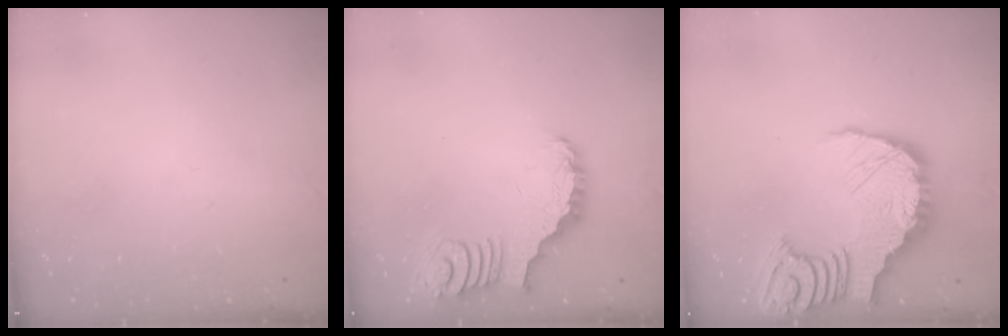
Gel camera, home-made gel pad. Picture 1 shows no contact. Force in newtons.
{"total": 3.7, "press": 3.6, "slide": 0.6}
{"total": 15.8, "press": 15.7, "slide": 1.9}